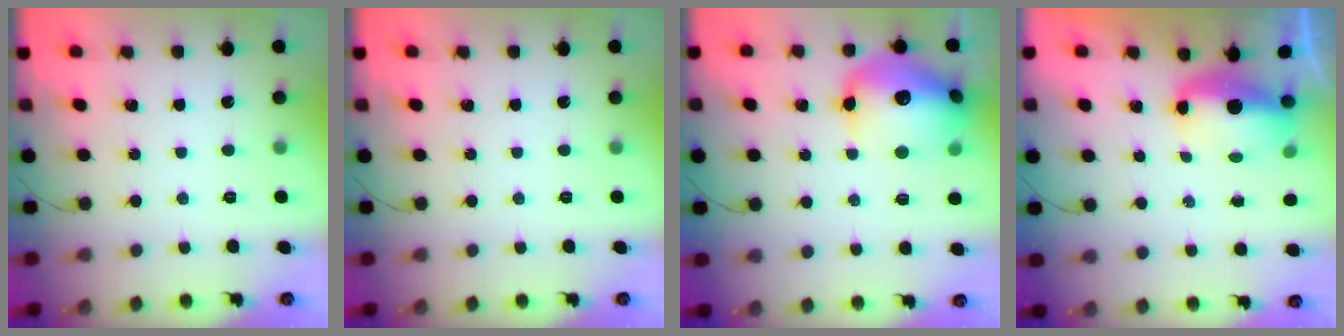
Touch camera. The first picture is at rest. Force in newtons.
{"total": 0.0}
{"total": 20.2, "press": 20.1, "slide": 2.6}
{"total": 6.8, "press": 6.8, "slide": 0.8}